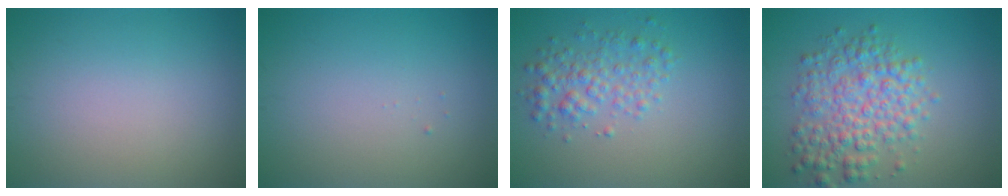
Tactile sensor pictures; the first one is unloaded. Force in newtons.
{"total": 0.0}
{"total": 3.0, "press": 3.0, "slide": 0.0}
{"total": 5.7, "press": 5.7, "slide": 0.1}